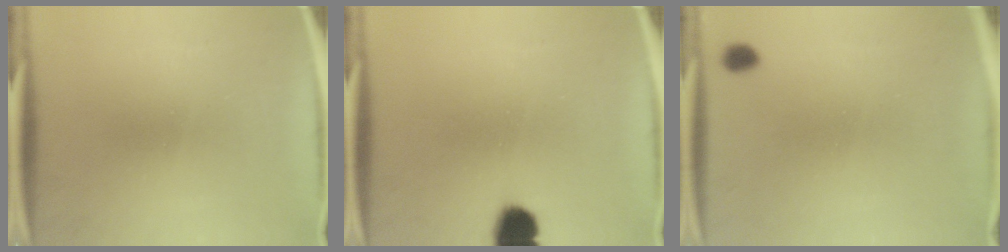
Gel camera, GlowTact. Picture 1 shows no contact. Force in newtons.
{"total": 7.1}
{"total": 2.9}